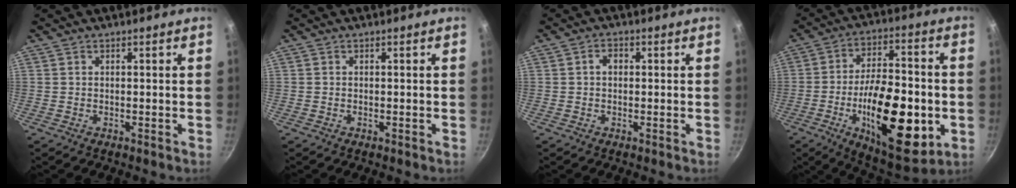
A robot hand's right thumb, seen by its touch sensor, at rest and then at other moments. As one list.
[{"total": 0.0}, {"total": 2.1, "force": [0.1, 1.6, 1.4], "torque": [-0.014, 0.007, -0.001]}, {"total": 24.8, "force": [-5.7, 11.0, 21.5], "torque": [-0.312, 0.015, -0.083]}]